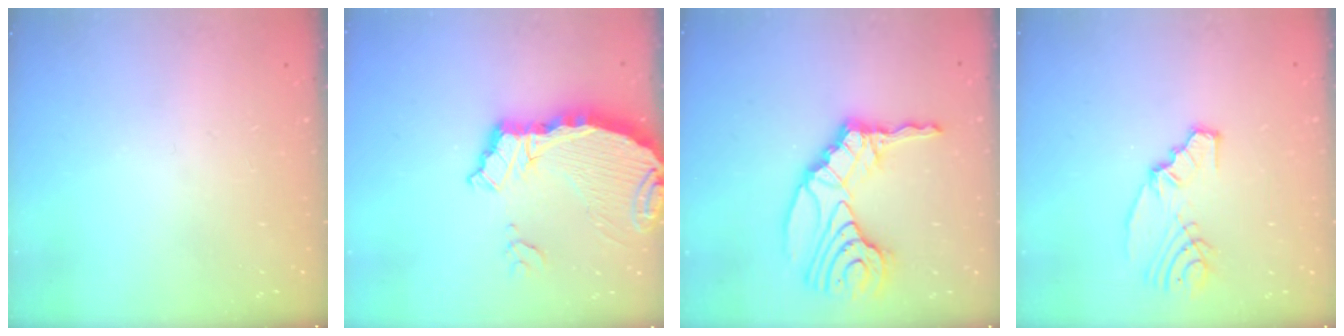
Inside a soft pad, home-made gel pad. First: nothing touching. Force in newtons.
{"total": 7.5, "press": 7.5, "slide": 0.7}
{"total": 17.0, "press": 16.8, "slide": 2.4}
{"total": 7.3, "press": 6.3, "slide": 3.6}